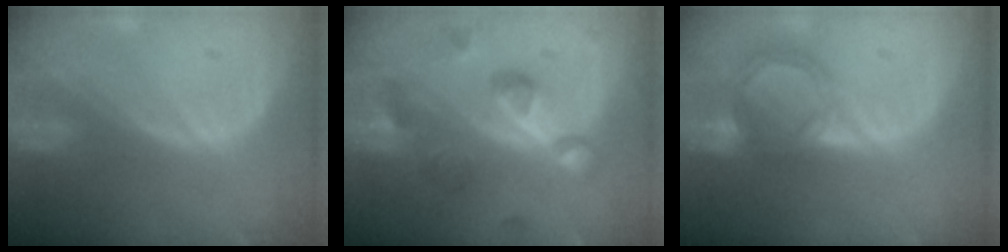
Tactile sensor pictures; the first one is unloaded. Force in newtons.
{"total": 9.4, "press": 8.3, "slide": 4.4}
{"total": 6.4, "press": 5.7, "slide": 2.9}